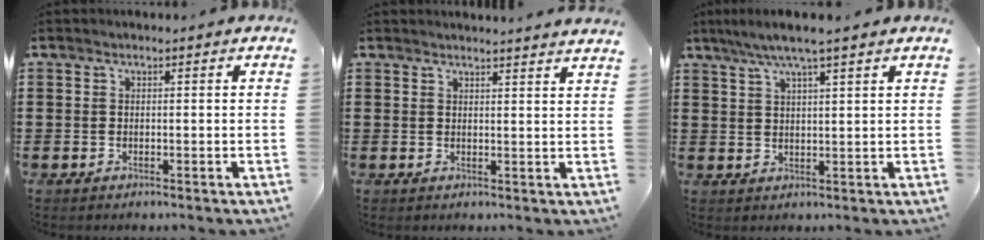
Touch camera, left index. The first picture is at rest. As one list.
[{"total": 2.2, "force": [2.1, -0.5, 0.3], "torque": [-0.009, -0.005, 0.041]}, {"total": 5.1, "force": [3.8, -0.1, 3.4], "torque": [-0.074, -0.004, 0.067]}]